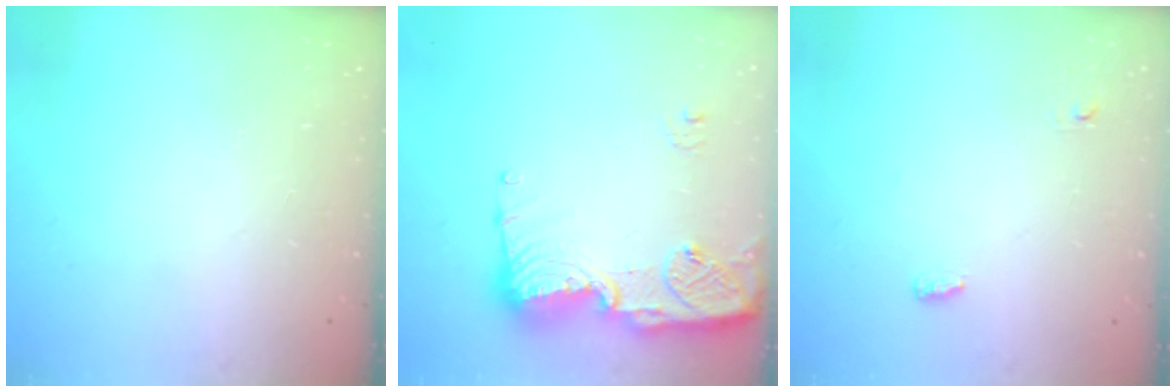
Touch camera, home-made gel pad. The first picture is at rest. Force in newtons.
{"total": 15.8, "press": 15.7, "slide": 1.4}
{"total": 3.5, "press": 3.4, "slide": 1.0}